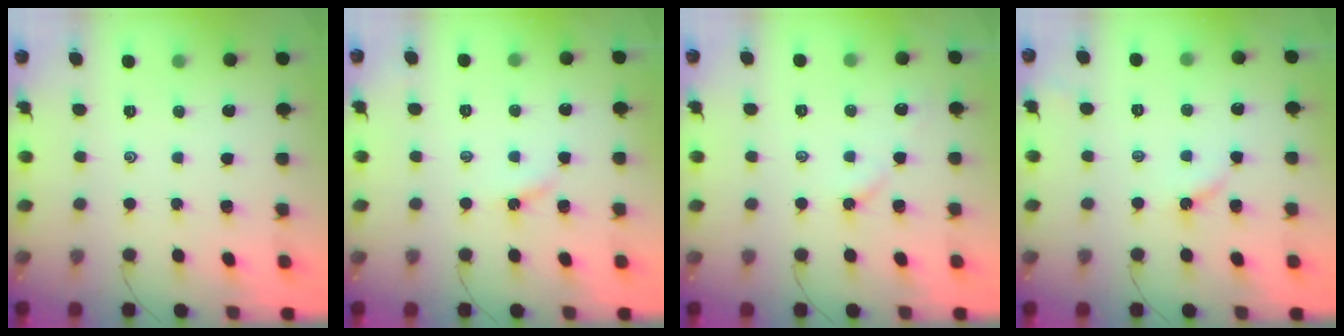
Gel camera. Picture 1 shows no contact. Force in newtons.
{"total": 2.9, "press": 2.9, "slide": 0.3}
{"total": 5.4, "press": 5.4, "slide": 0.6}
{"total": 3.3, "press": 3.2, "slide": 0.5}